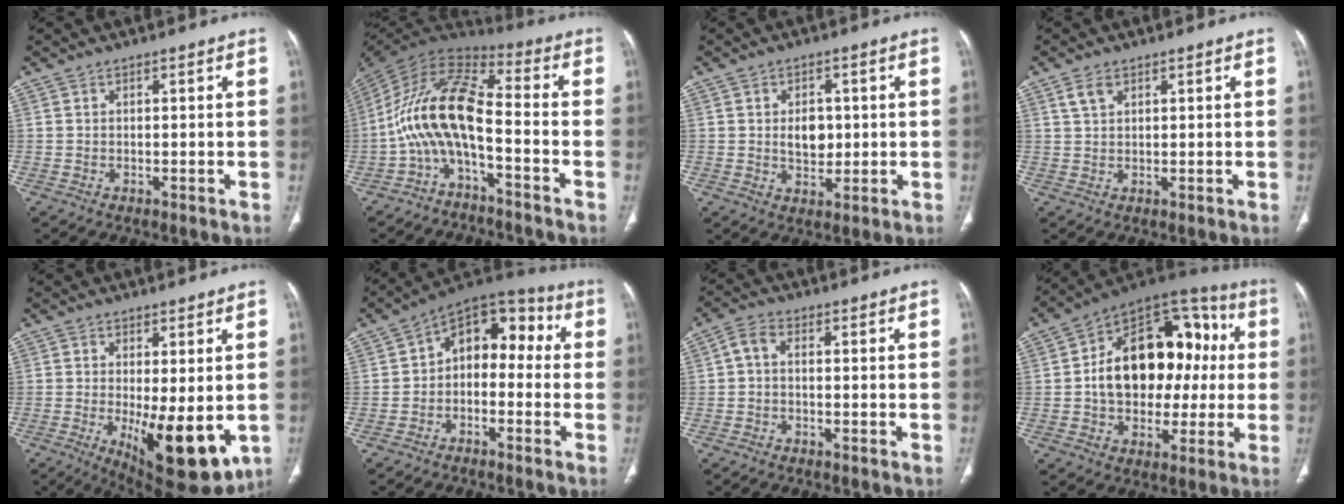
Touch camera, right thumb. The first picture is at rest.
{"total": 13.1, "force": [-4.8, 4.6, 11.4], "torque": [-0.228, 0.093, -0.101]}
{"total": 5.1, "force": [0.4, 3.7, 3.5], "torque": [-0.033, -0.003, 0.012]}
{"total": 2.7, "force": [1.6, 1.5, 1.5], "torque": [-0.030, -0.001, 0.036]}
{"total": 12.8, "force": [-2.5, 4.6, 11.7], "torque": [-0.164, -0.028, -0.019]}
{"total": 11.4, "force": [-0.6, 7.9, 8.3], "torque": [-0.078, 0.052, -0.031]}
{"total": 2.9, "force": [-0.2, 1.7, 2.3], "torque": [-0.044, 0.012, -0.012]}
{"total": 23.3, "force": [1.3, 15.3, 17.5], "torque": [-0.228, 0.045, 0.022]}